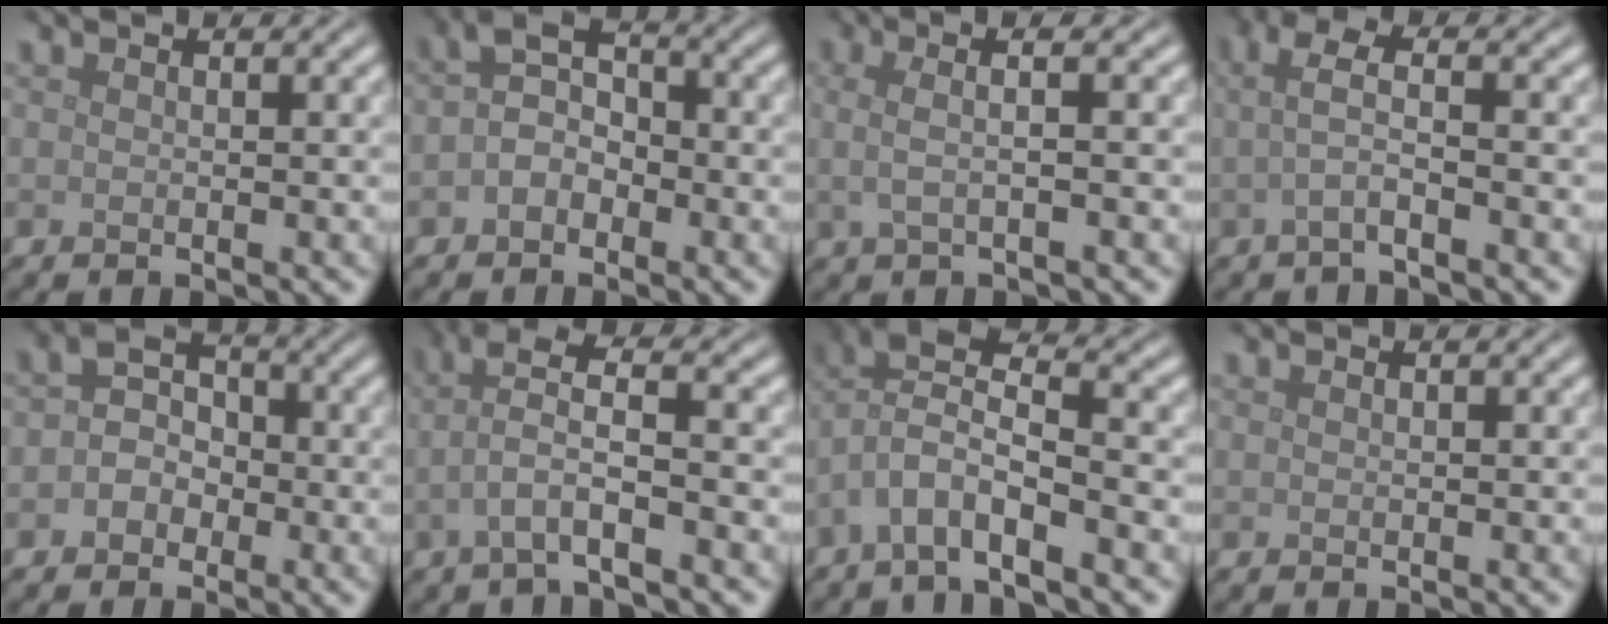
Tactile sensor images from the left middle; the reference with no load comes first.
{"total": 3.1, "force": [-1.0, 2.1, 2.0], "torque": [-0.041, 0.008, -0.026]}
{"total": 3.3, "force": [0.3, 1.1, 3.1], "torque": [-0.052, 0.004, 0.001]}
{"total": 2.7, "force": [-0.3, 0.7, 2.6], "torque": [-0.055, 0.004, -0.011]}
{"total": 2.9, "force": [-0.9, 2.3, 1.4], "torque": [-0.015, 0.009, -0.027]}
{"total": 4.2, "force": [-0.6, 1.0, 4.0], "torque": [-0.087, 0.011, -0.013]}
{"total": 5.2, "force": [-2.0, 2.1, 4.4], "torque": [-0.082, 0.012, -0.043]}
{"total": 0.0}